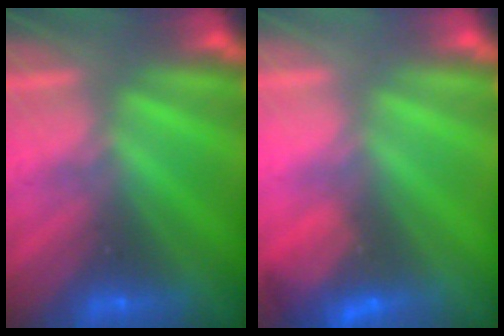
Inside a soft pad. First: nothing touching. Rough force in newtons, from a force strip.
{"total": 2.8}